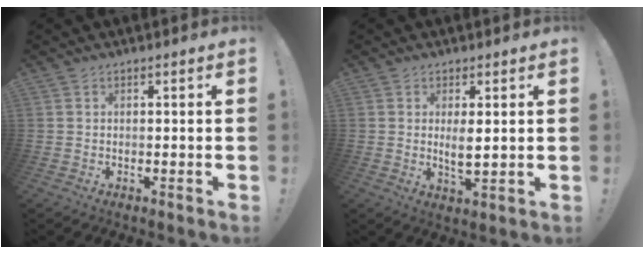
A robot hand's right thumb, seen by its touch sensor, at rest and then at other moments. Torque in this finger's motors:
{"motor_torque": [-0.20, 0.33, 0.14, 0.31, 0.04]}